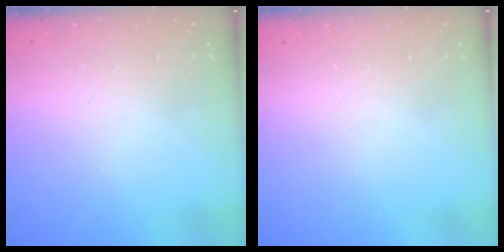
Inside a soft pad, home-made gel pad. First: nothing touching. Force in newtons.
{"total": 0.0}